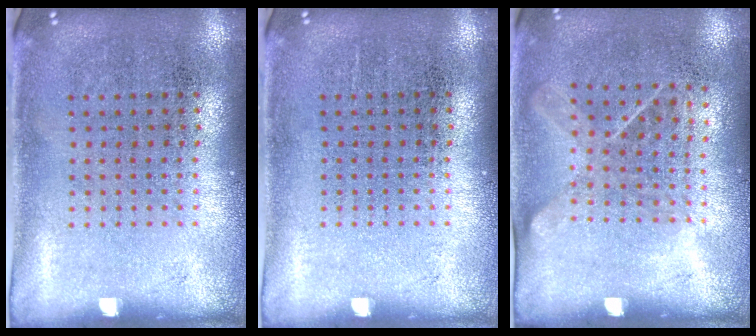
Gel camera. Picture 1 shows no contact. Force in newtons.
{"total": 0.0}
{"total": 1.3, "press": 1.0, "slide": 0.8}